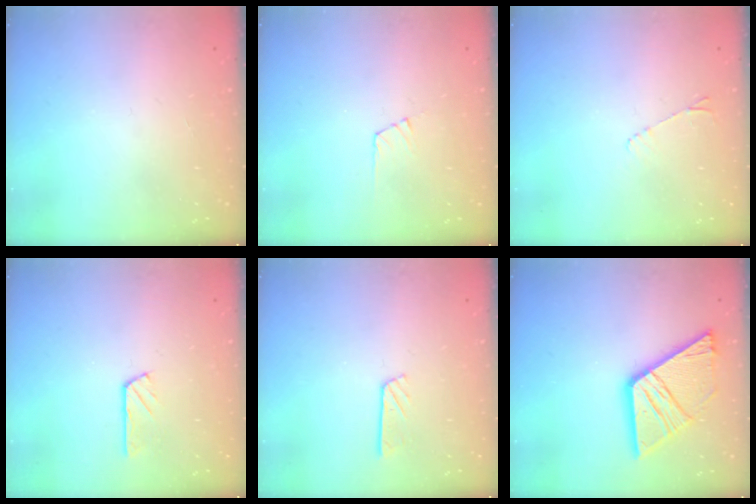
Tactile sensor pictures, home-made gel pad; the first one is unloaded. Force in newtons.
{"total": 3.7, "press": 3.6, "slide": 0.3}
{"total": 4.4, "press": 4.3, "slide": 0.7}
{"total": 2.9, "press": 2.9, "slide": 0.5}
{"total": 2.8, "press": 2.8, "slide": 0.2}
{"total": 19.2, "press": 19.1, "slide": 2.1}